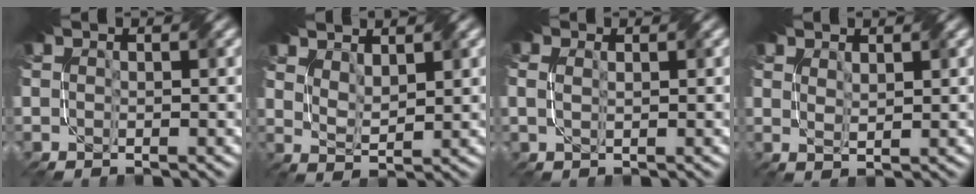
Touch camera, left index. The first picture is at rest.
{"total": 2.9, "force": [2.5, 0.9, 1.2], "torque": [-0.033, 0.000, 0.050]}
{"total": 1.7, "force": [0.9, 1.1, 0.9], "torque": [-0.016, 0.007, 0.003]}
{"total": 1.2, "force": [1.1, 0.2, 0.5], "torque": [-0.013, -0.004, 0.024]}